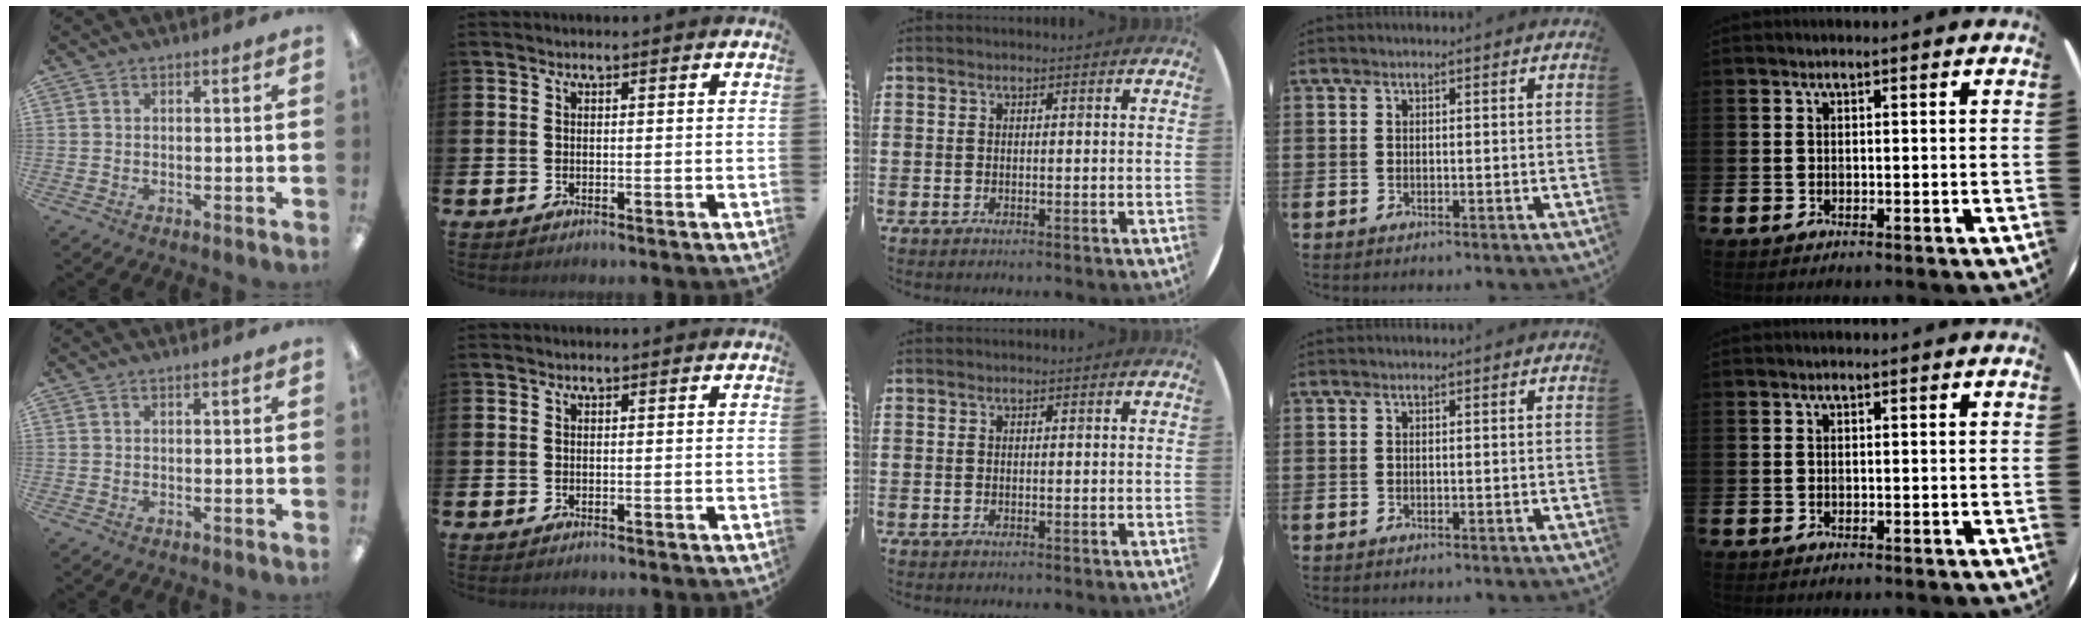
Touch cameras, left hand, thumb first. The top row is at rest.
{}